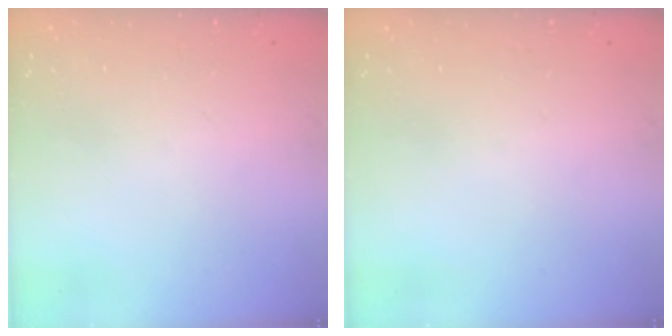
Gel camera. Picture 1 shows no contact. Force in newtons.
{"total": 0.0}